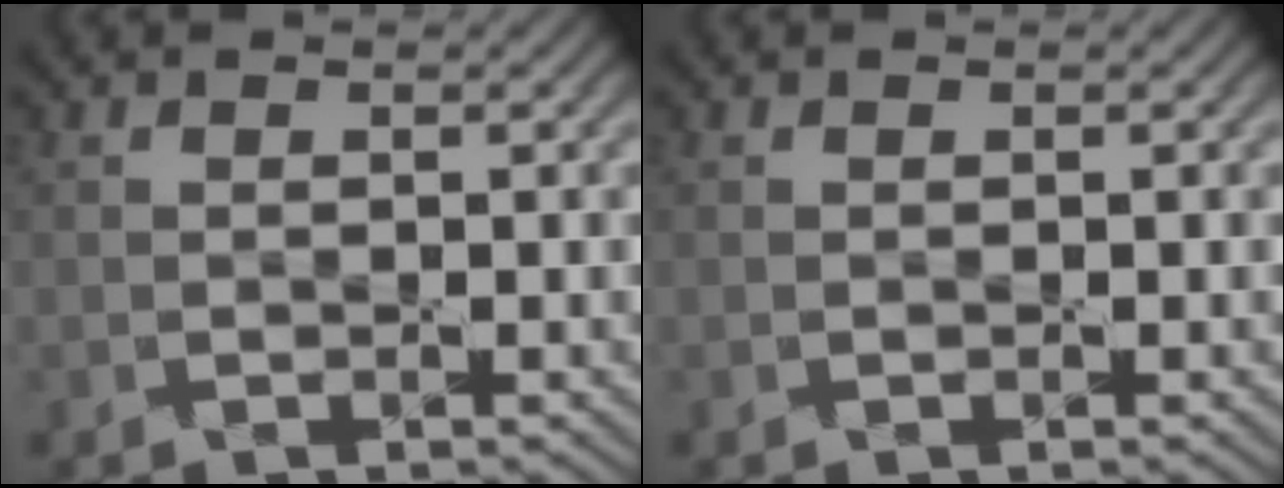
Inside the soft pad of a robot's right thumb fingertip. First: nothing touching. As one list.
[{"total": 0.0}]